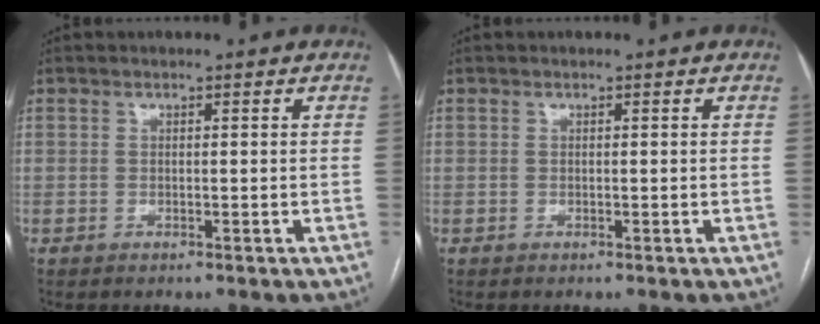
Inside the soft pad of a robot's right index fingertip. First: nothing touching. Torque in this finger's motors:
{"motor_torque": [0.00, 0.00, 0.00, 0.00]}